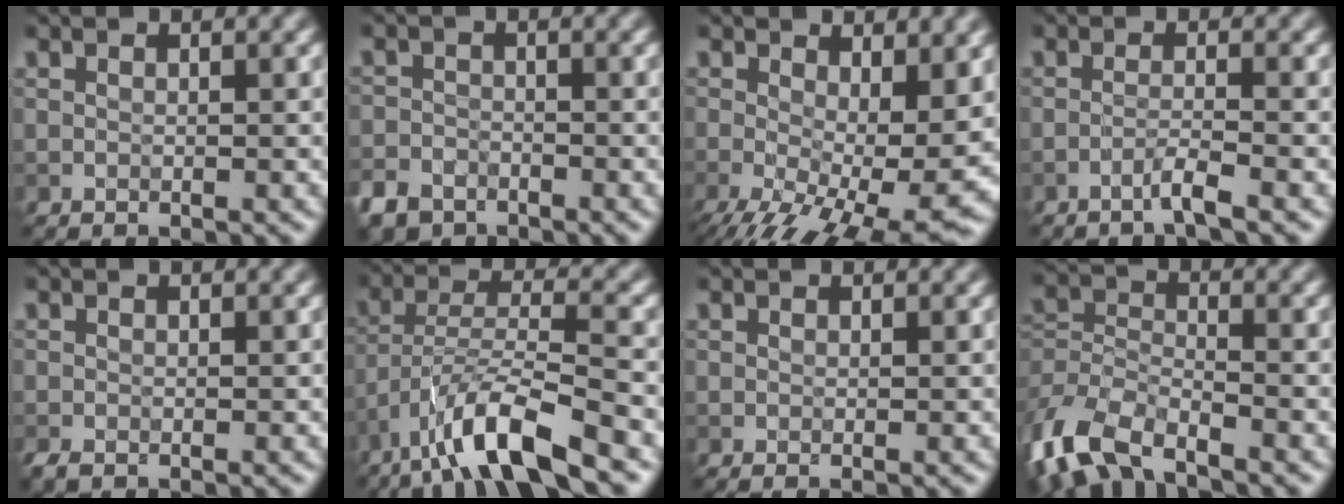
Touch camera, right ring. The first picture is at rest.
{"total": 2.7, "force": [-2.1, 1.6, 0.5], "torque": [-0.009, -0.003, -0.048]}
{"total": 12.4, "force": [-1.9, 5.7, 10.8], "torque": [-0.190, -0.035, -0.013]}
{"total": 1.7, "force": [-1.0, 0.1, 1.4], "torque": [-0.018, 0.006, -0.028]}
{"total": 0.5, "force": [-0.4, 0.3, 0.3], "torque": [-0.007, -0.002, -0.006]}
{"total": 8.3, "force": [-5.7, 1.5, 5.9], "torque": [-0.100, 0.006, -0.103]}
{"total": 0.0}
{"total": 6.4, "force": [-4.6, 2.9, 3.4], "torque": [-0.074, -0.009, -0.100]}